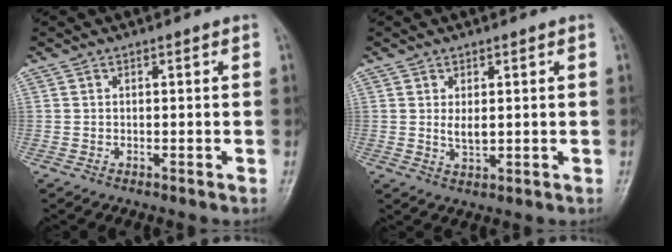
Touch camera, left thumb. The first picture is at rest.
{"total": 3.0, "force": [0.5, 1.7, 2.4], "torque": [-0.035, -0.010, 0.012]}